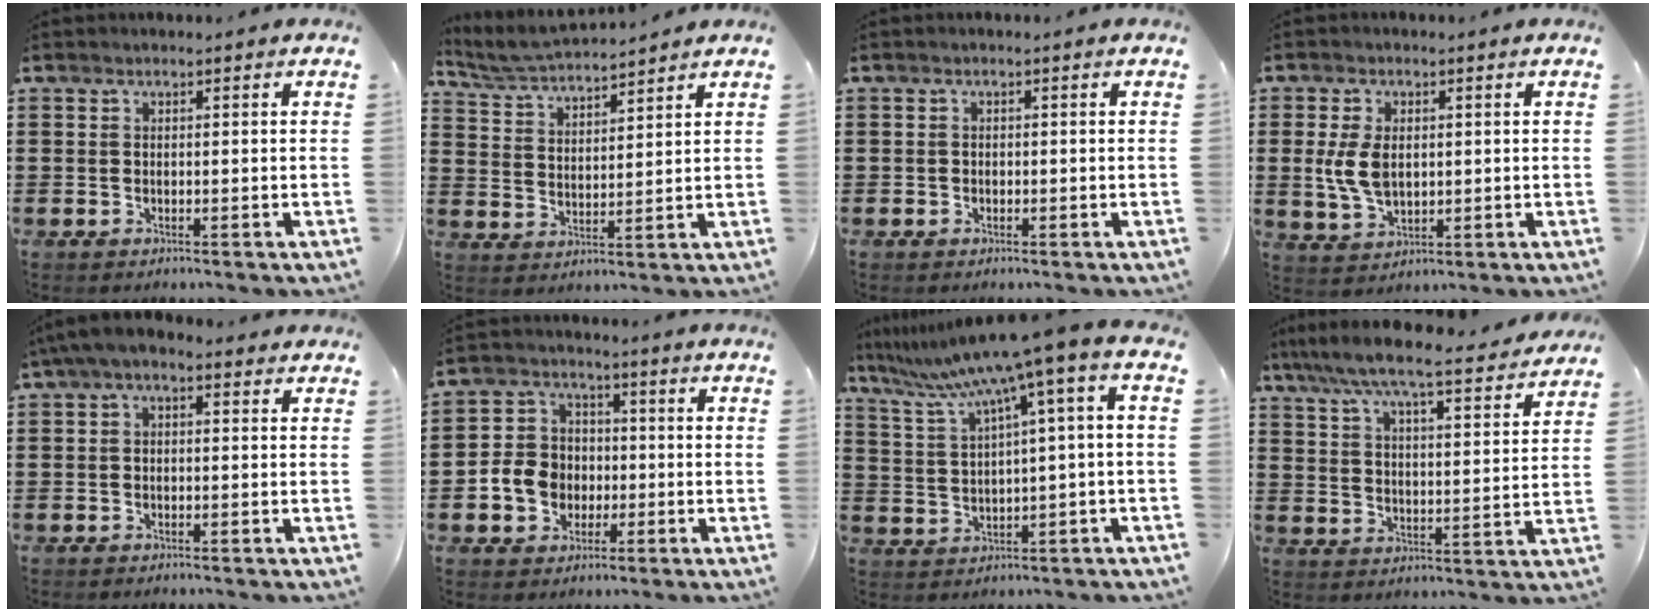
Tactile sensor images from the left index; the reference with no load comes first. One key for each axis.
{"total": 5.0, "fx": 4.9, "fy": -0.1, "fz": 0.8, "tx": -0.037, "ty": -0.026, "tz": 0.085}
{"total": 0.6, "fx": -0.1, "fy": 0.6, "fz": 0.0, "tx": -0.003, "ty": 0.004, "tz": -0.005}
{"total": 6.2, "fx": 0.8, "fy": 3.9, "fz": 4.8, "tx": -0.127, "ty": 0.000, "tz": 0.007}
{"total": 1.8, "fx": -1.0, "fy": 0.7, "fz": 1.2, "tx": -0.029, "ty": 0.003, "tz": -0.026}
{"total": 6.7, "fx": -1.5, "fy": 6.0, "fz": 2.6, "tx": -0.075, "ty": 0.017, "tz": -0.029}
{"total": 7.5, "fx": 4.2, "fy": -0.5, "fz": 6.2, "tx": -0.132, "ty": -0.034, "tz": 0.066}
{"total": 6.7, "fx": 6.0, "fy": -0.2, "fz": 2.8, "tx": -0.081, "ty": -0.042, "tz": 0.098}